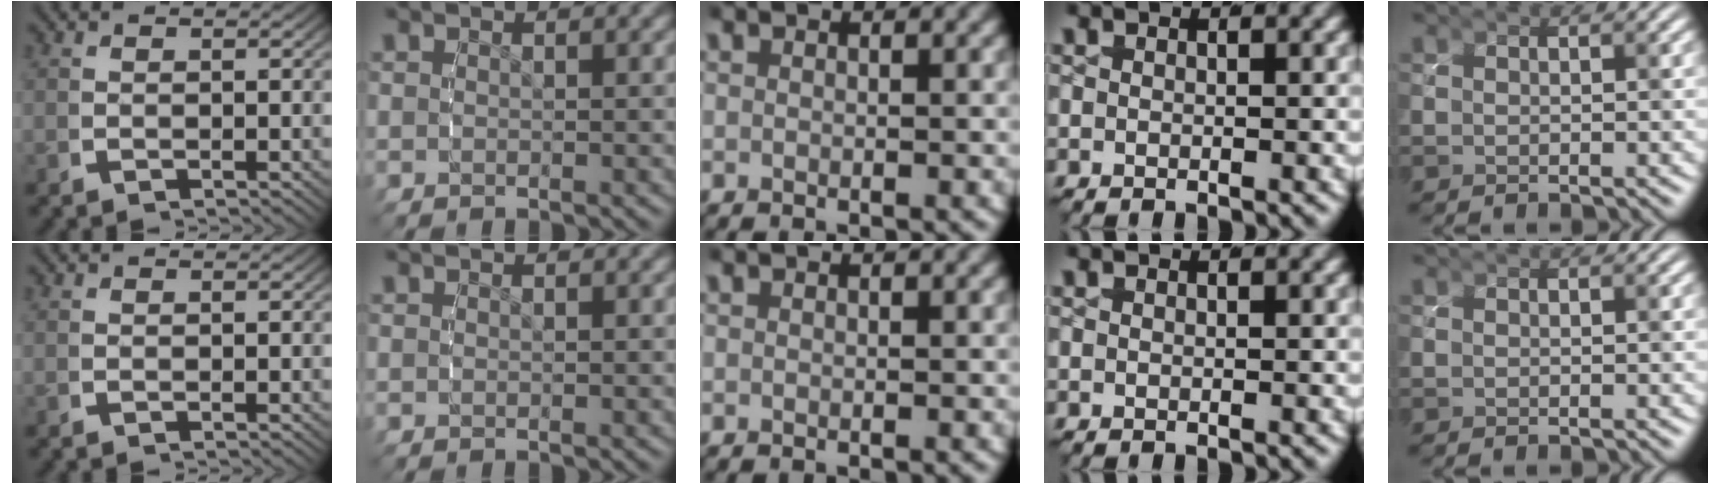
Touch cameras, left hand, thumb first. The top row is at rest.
{}